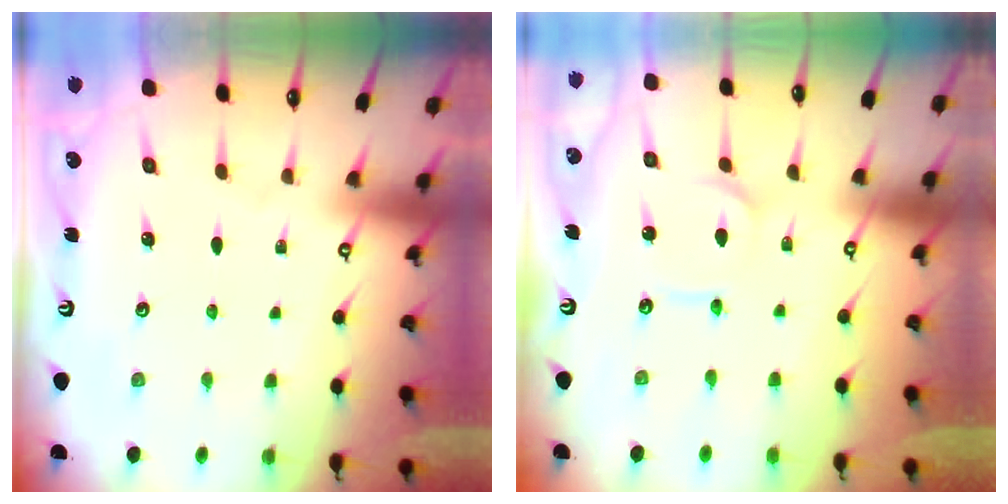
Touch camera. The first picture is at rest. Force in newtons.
{"total": 2.5, "press": 2.5, "slide": 0.1}